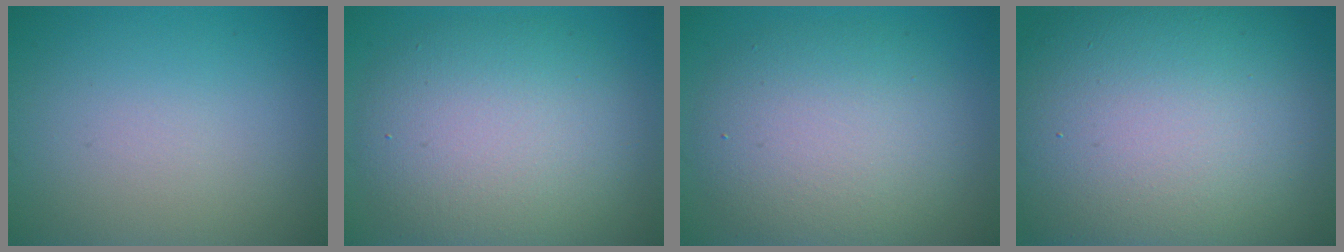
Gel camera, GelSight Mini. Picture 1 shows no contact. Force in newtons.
{"total": 8.8, "press": 8.7, "slide": 0.5}
{"total": 7.2, "press": 7.2, "slide": 0.5}
{"total": 17.7, "press": 17.7, "slide": 1.2}